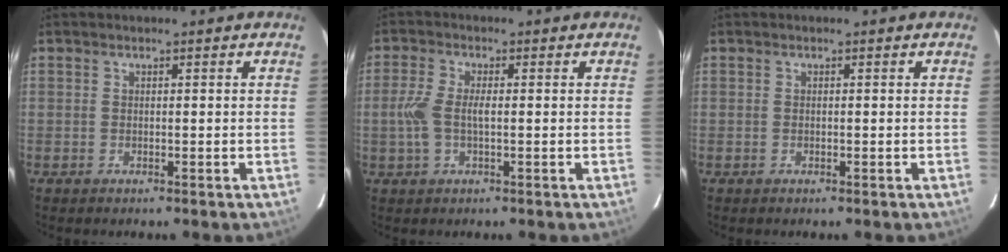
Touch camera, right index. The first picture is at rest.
{"total": 5.3, "force": [-0.5, 2.0, 4.8], "torque": [-0.107, 0.003, -0.009]}
{"total": 0.0}